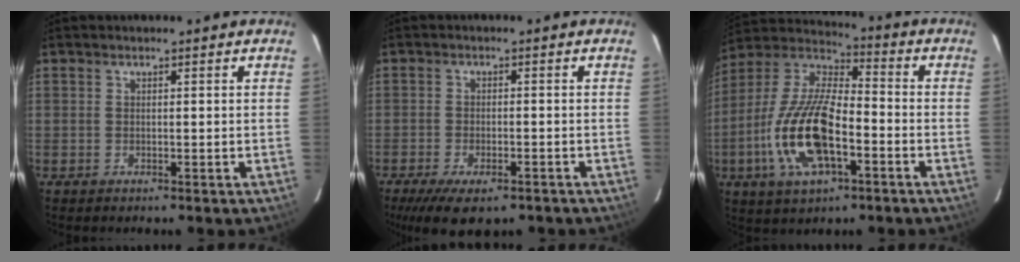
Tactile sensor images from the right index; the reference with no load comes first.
{"total": 10.3, "force": [-7.2, 4.0, 6.2], "torque": [-0.137, -0.029, -0.112]}
{"total": 18.2, "force": [-5.9, 7.3, 15.6], "torque": [-0.328, -0.006, -0.114]}